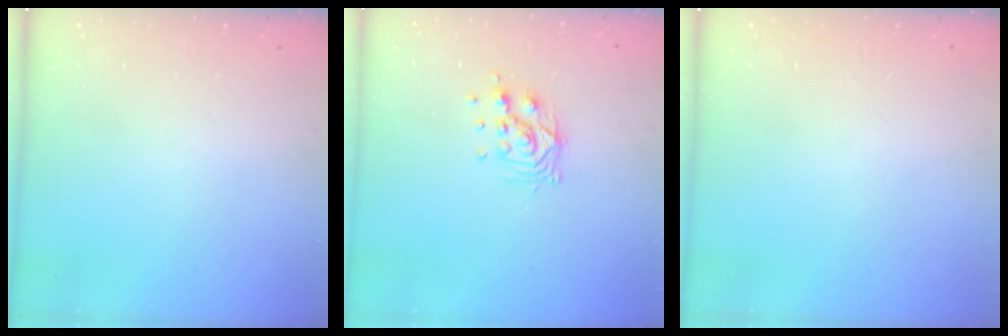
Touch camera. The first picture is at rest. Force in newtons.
{"total": 9.3, "press": 9.3, "slide": 0.6}
{"total": 0.0}